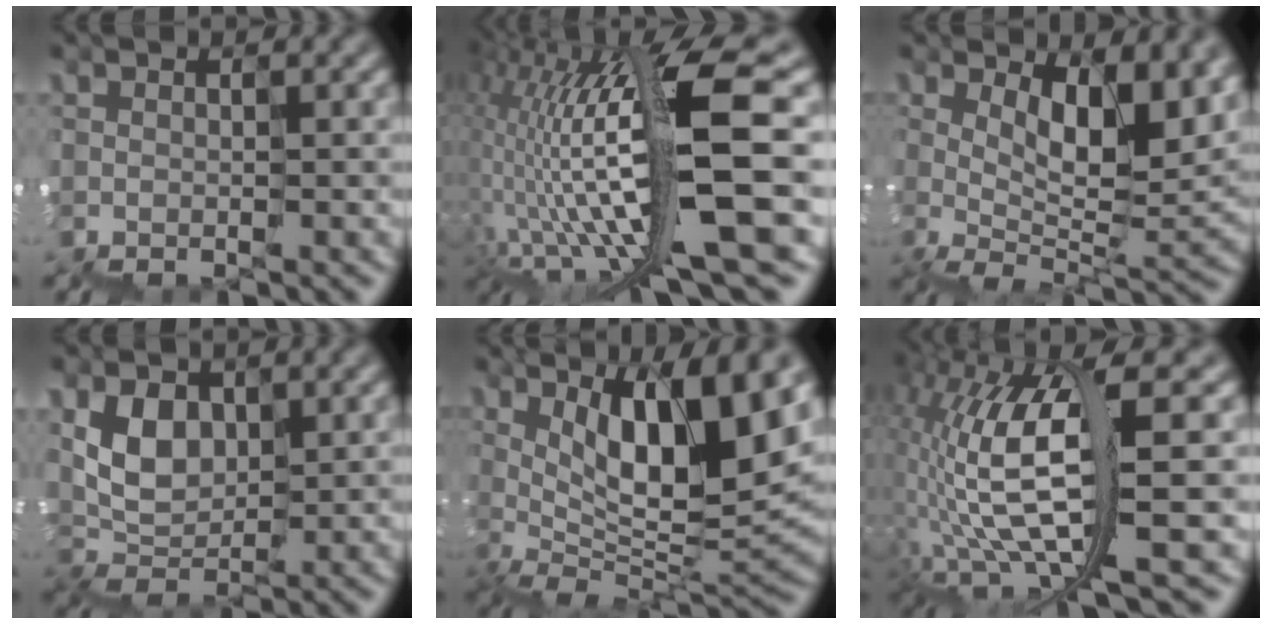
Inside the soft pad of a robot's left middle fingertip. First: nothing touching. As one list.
[{"total": 13.4, "force": [-0.2, 3.1, 13.0], "torque": [-0.241, 0.018, 0.006]}, {"total": 6.7, "force": [2.1, 2.9, 5.7], "torque": [-0.092, -0.004, 0.032]}, {"total": 3.3, "force": [1.6, 2.6, 1.2], "torque": [-0.027, 0.006, 0.030]}, {"total": 9.8, "force": [2.6, 3.2, 8.9], "torque": [-0.140, 0.000, 0.047]}, {"total": 9.8, "force": [0.1, 3.3, 9.2], "torque": [-0.198, 0.007, -0.001]}]